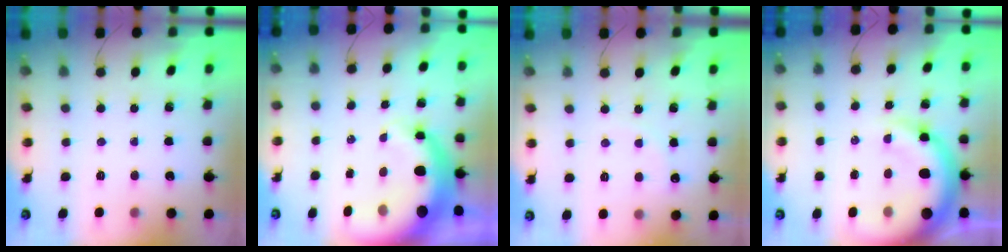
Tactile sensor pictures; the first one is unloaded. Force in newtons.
{"total": 11.3, "press": 11.0, "slide": 2.3}
{"total": 6.1, "press": 5.9, "slide": 1.4}
{"total": 13.4, "press": 13.1, "slide": 2.6}